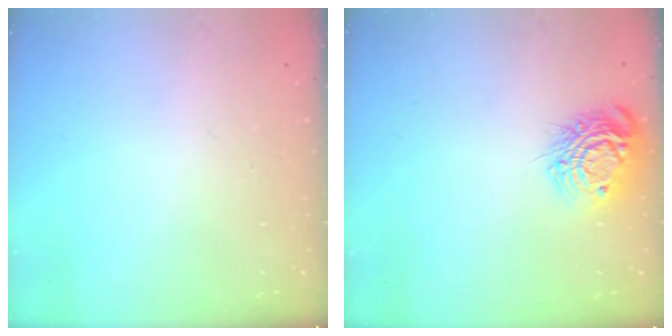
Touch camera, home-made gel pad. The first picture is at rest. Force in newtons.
{"total": 12.5, "press": 12.5, "slide": 0.8}